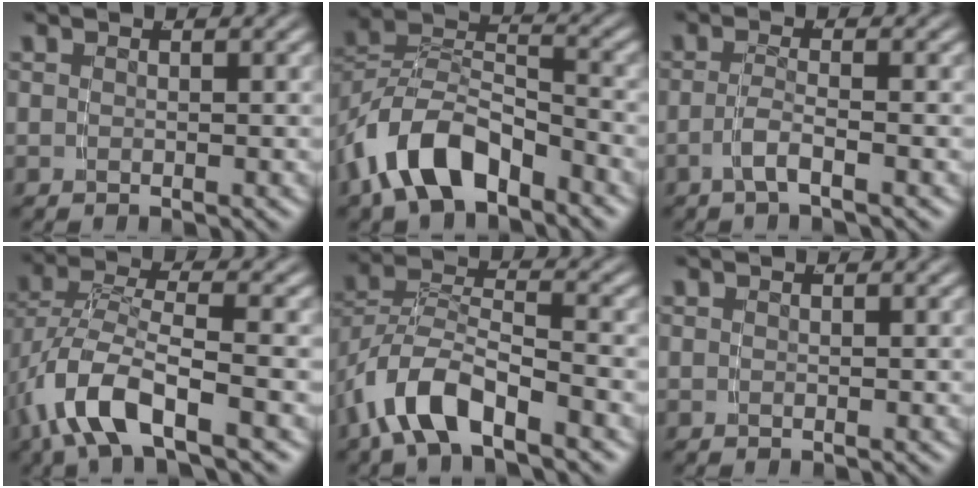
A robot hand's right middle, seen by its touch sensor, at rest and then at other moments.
{"total": 7.5, "force": [-2.4, 5.3, 4.8], "torque": [-0.107, -0.024, -0.032]}
{"total": 1.8, "force": [-1.0, 0.1, 1.4], "torque": [-0.025, -0.006, -0.016]}
{"total": 6.1, "force": [-1.2, 3.2, 5.1], "torque": [-0.119, -0.026, -0.003]}
{"total": 5.0, "force": [-1.9, 3.0, 3.5], "torque": [-0.083, -0.015, -0.027]}
{"total": 0.0}